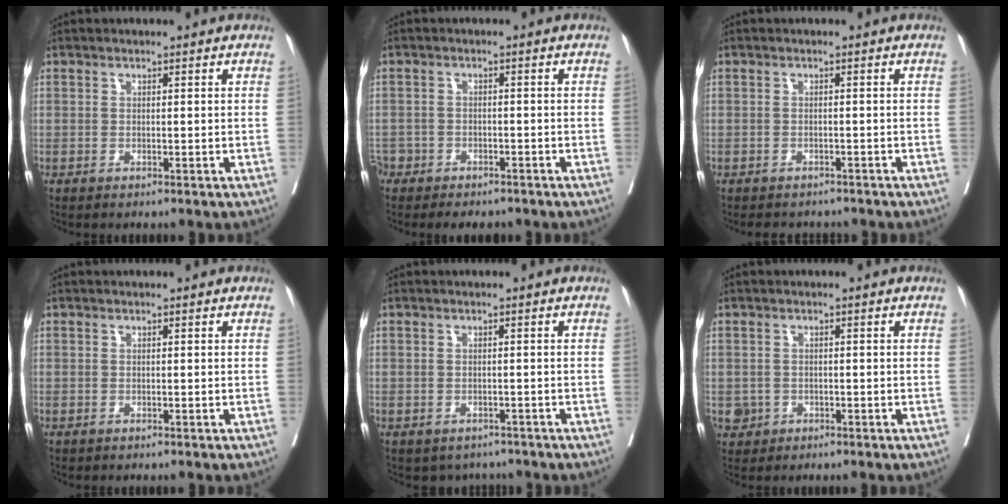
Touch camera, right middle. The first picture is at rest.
{"total": 8.4, "force": [-6.4, 4.9, 2.4], "torque": [-0.056, -0.002, -0.090]}
{"total": 4.9, "force": [-4.5, 1.9, 0.7], "torque": [-0.003, 0.000, -0.054]}
{"total": 0.0}
{"total": 3.5, "force": [-2.9, 1.9, 0.4], "torque": [0.005, 0.010, -0.035]}
{"total": 2.4, "force": [-0.7, 2.3, 0.2], "torque": [0.003, 0.007, -0.008]}